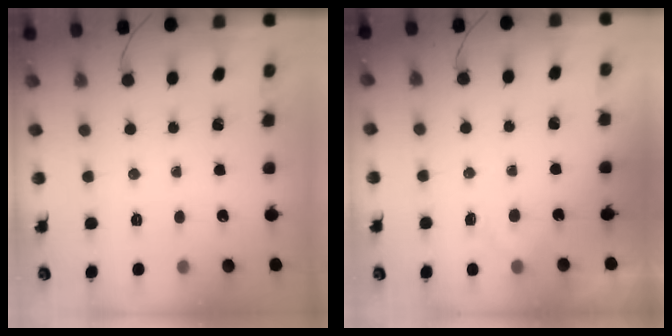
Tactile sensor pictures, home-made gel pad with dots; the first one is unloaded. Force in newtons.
{"total": 1.3, "press": 0.7, "slide": 1.0}